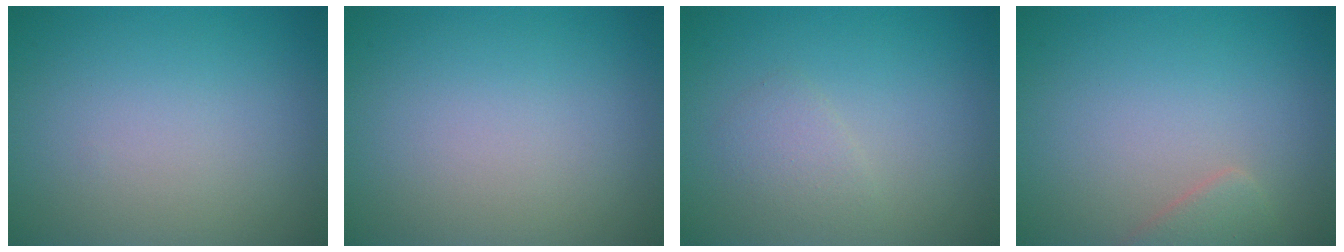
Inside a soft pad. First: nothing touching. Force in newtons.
{"total": 0.0}
{"total": 1.5, "press": 1.4, "slide": 0.1}
{"total": 1.8, "press": 1.8, "slide": 0.1}